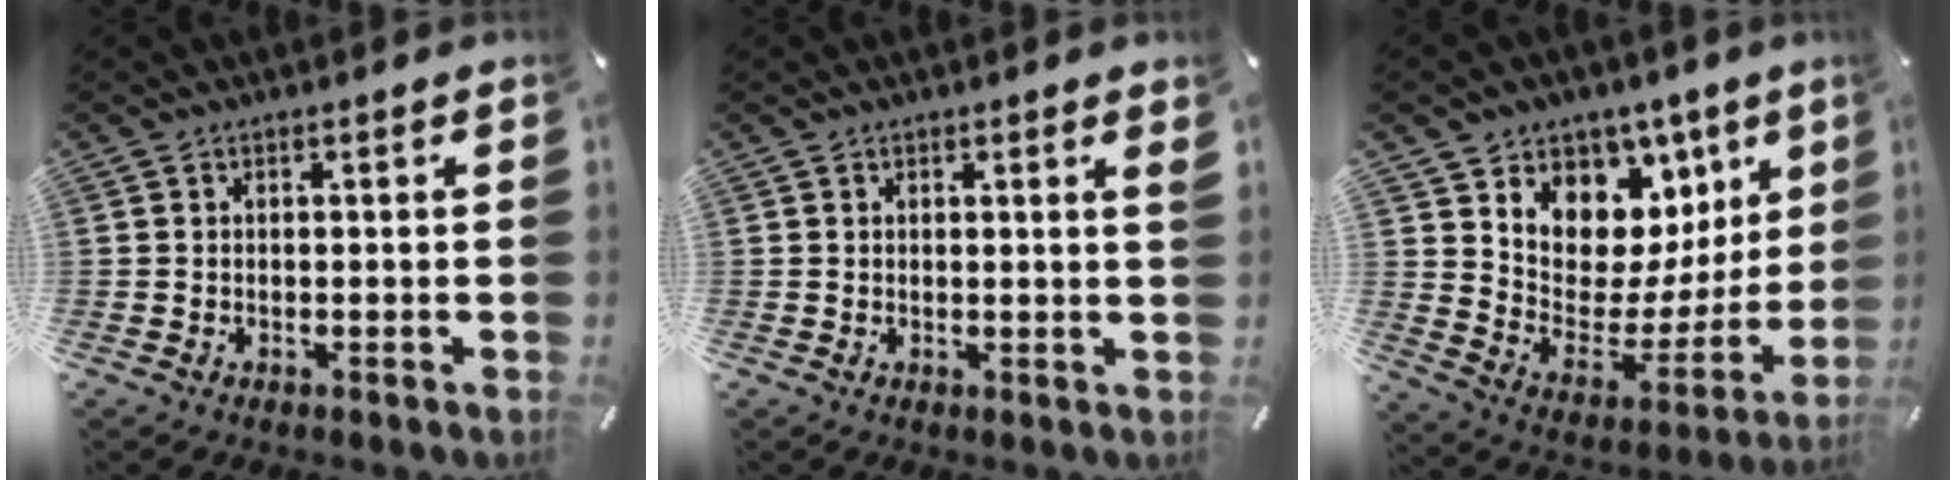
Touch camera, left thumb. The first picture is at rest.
{"total": 1.2, "force": [0.7, 0.0, 1.0], "torque": [-0.012, -0.004, 0.009]}
{"total": 9.9, "force": [6.5, 7.5, 0.9], "torque": [-0.009, -0.097, 0.116]}